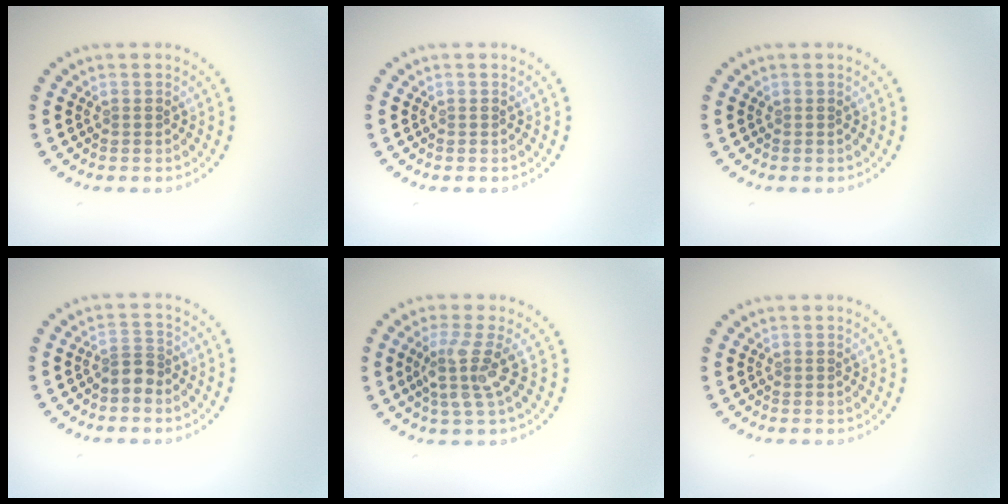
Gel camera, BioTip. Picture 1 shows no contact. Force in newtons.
{"total": 0.0}
{"total": 0.0}
{"total": 2.0, "press": 1.5, "slide": 1.3}
{"total": 3.2, "press": 2.3, "slide": 2.2}
{"total": 0.0}